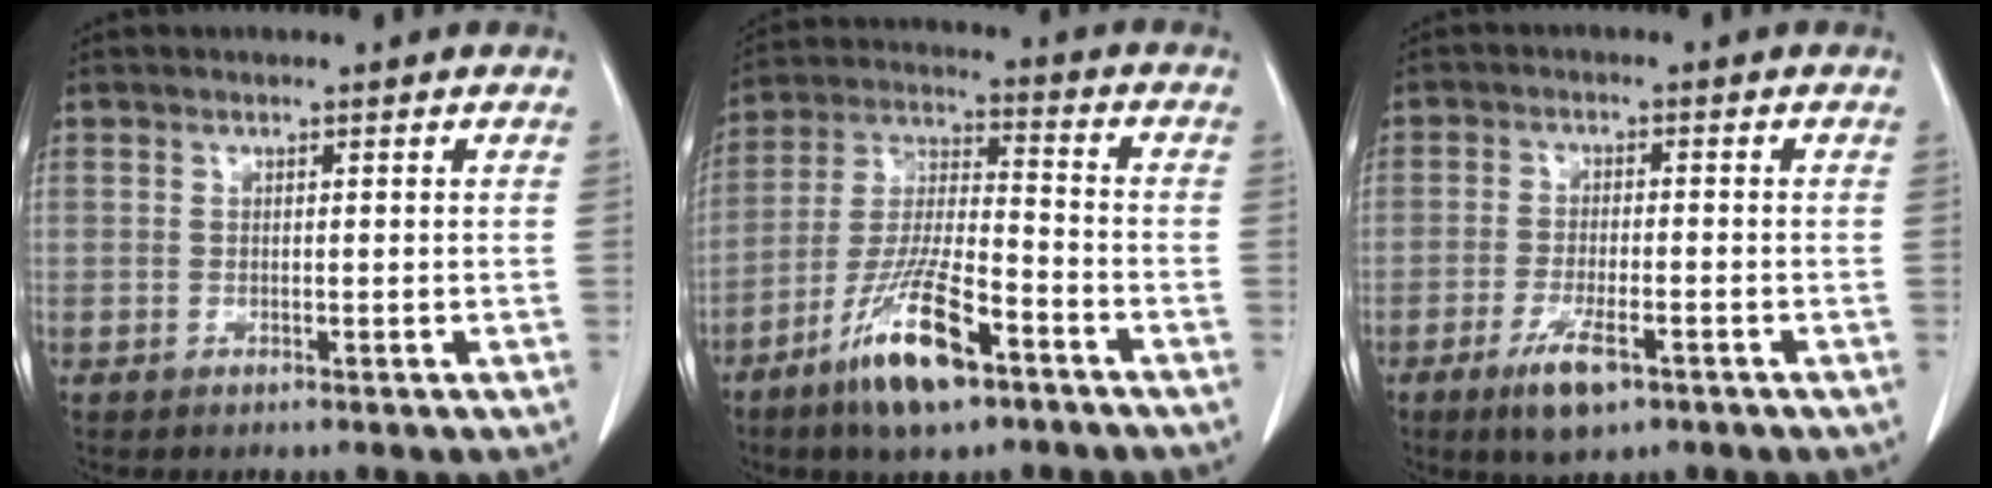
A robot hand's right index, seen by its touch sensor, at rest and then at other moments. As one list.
[{"total": 13.4, "force": [-7.8, 2.9, 10.5], "torque": [-0.207, -0.016, -0.140]}, {"total": 6.0, "force": [-3.4, 1.5, 4.7], "torque": [-0.084, -0.009, -0.052]}]